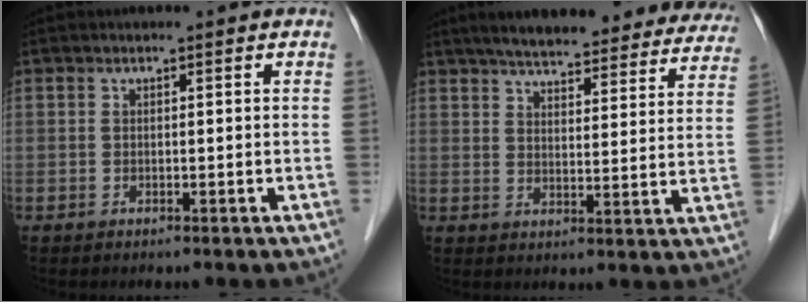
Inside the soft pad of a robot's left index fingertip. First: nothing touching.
{"total": 27.1, "force": [24.0, 5.9, 11.1], "torque": [-0.159, -0.015, 0.286]}